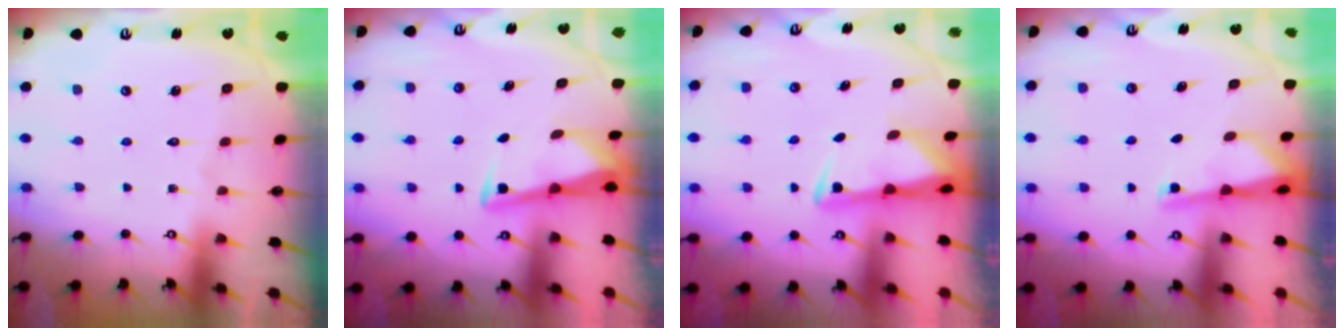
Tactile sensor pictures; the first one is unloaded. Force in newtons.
{"total": 3.2, "press": 3.2, "slide": 0.3}
{"total": 2.7, "press": 2.6, "slide": 0.5}
{"total": 2.9, "press": 2.8, "slide": 0.5}